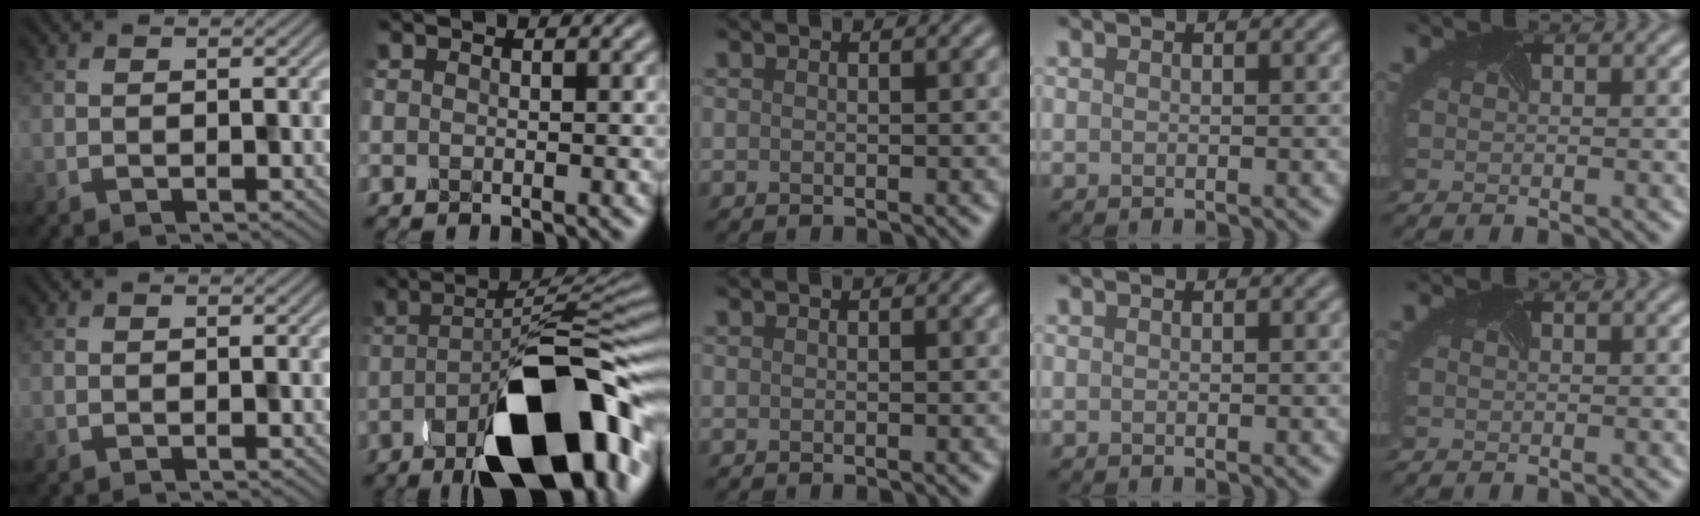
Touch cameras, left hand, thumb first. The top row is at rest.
{"index": {"total": 14.4, "force": [-6.9, 4.8, 11.7], "torque": [-0.174, 0.003, -0.112]}}